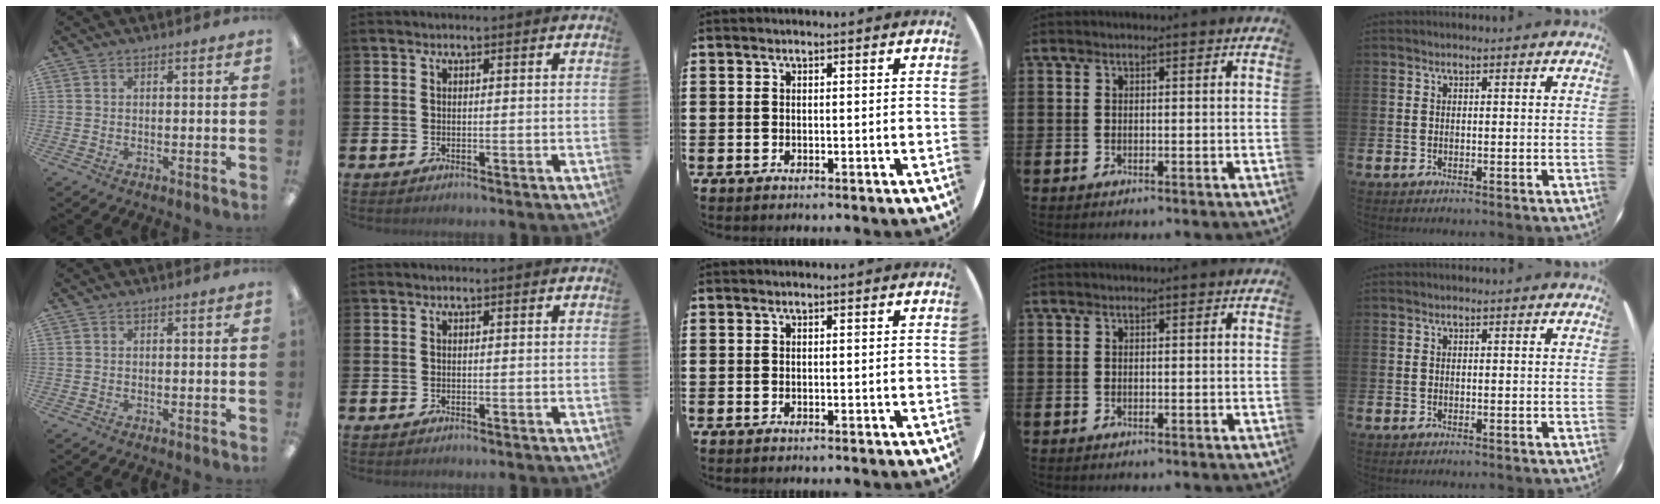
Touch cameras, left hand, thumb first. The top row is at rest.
{}